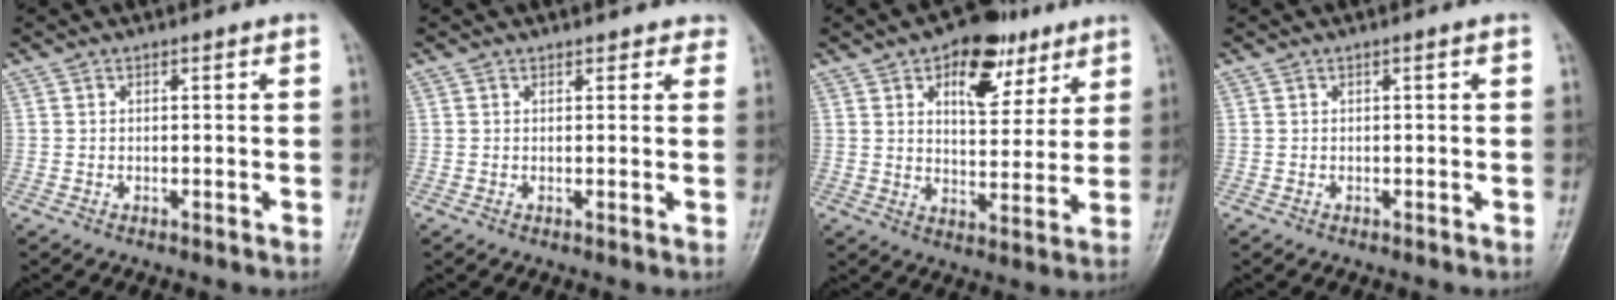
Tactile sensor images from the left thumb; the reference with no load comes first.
{"total": 2.2, "force": [1.8, 1.2, -0.2], "torque": [0.028, -0.007, 0.007]}
{"total": 13.2, "force": [7.1, 7.4, 8.3], "torque": [-0.076, -0.024, 0.107]}
{"total": 0.0}